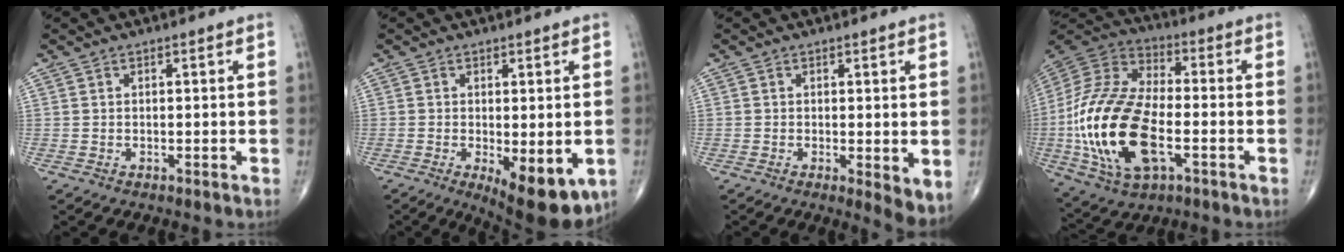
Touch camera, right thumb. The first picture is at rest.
{"total": 10.9, "force": [-3.4, 4.2, 9.5], "torque": [-0.121, -0.022, -0.038]}
{"total": 4.5, "force": [-0.4, 1.4, 4.2], "torque": [-0.060, -0.015, -0.008]}
{"total": 24.1, "force": [-5.3, 12.2, 20.1], "torque": [-0.424, 0.010, -0.093]}